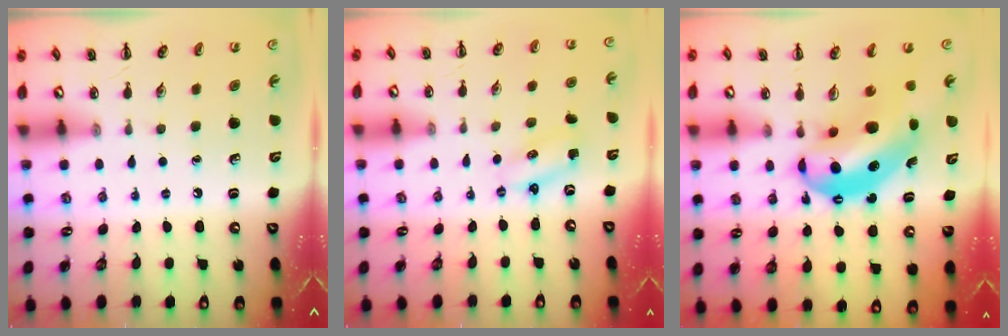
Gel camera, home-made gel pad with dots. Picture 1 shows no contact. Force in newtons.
{"total": 2.1, "press": 2.1, "slide": 0.6}
{"total": 12.5, "press": 12.1, "slide": 3.1}